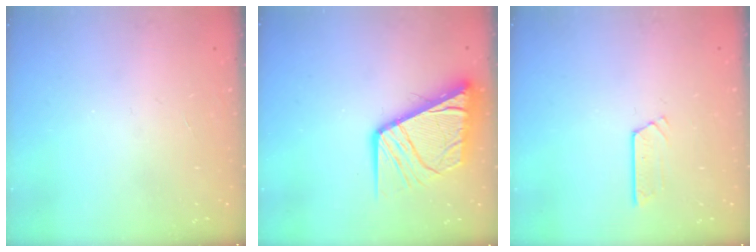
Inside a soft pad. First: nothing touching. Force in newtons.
{"total": 15.2, "press": 15.1, "slide": 1.9}
{"total": 2.7, "press": 2.7, "slide": 0.2}